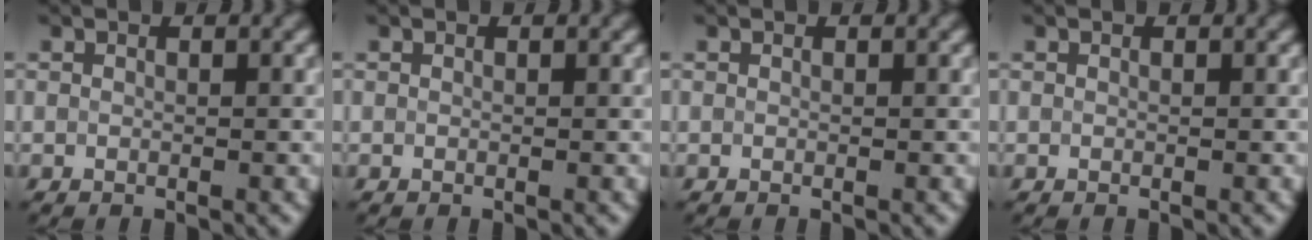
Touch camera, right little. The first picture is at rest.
{"total": 0.0}
{"total": 0.0}
{"total": 0.0}